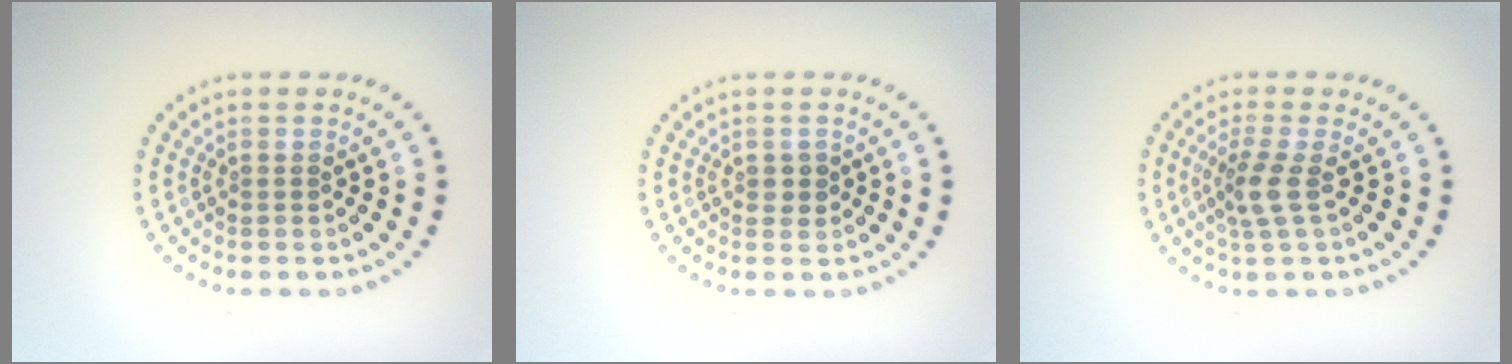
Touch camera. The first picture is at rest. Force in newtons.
{"total": 1.0, "press": 1.0, "slide": 0.2}
{"total": 2.4, "press": 1.8, "slide": 1.6}